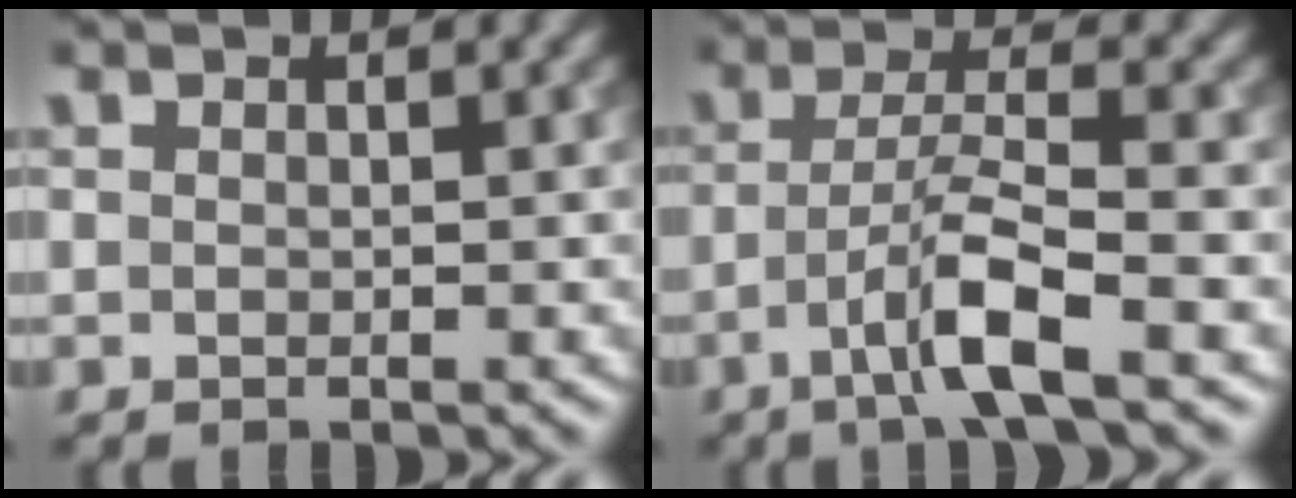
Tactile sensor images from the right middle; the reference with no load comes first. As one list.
[{"total": 4.8, "force": [-2.3, 0.6, 4.2], "torque": [-0.080, 0.007, -0.049]}]